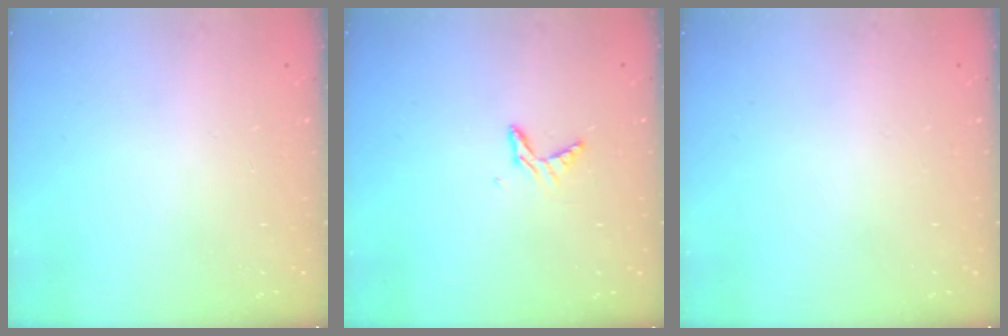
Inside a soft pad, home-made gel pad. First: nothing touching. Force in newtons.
{"total": 5.5, "press": 5.4, "slide": 0.5}
{"total": 0.0}